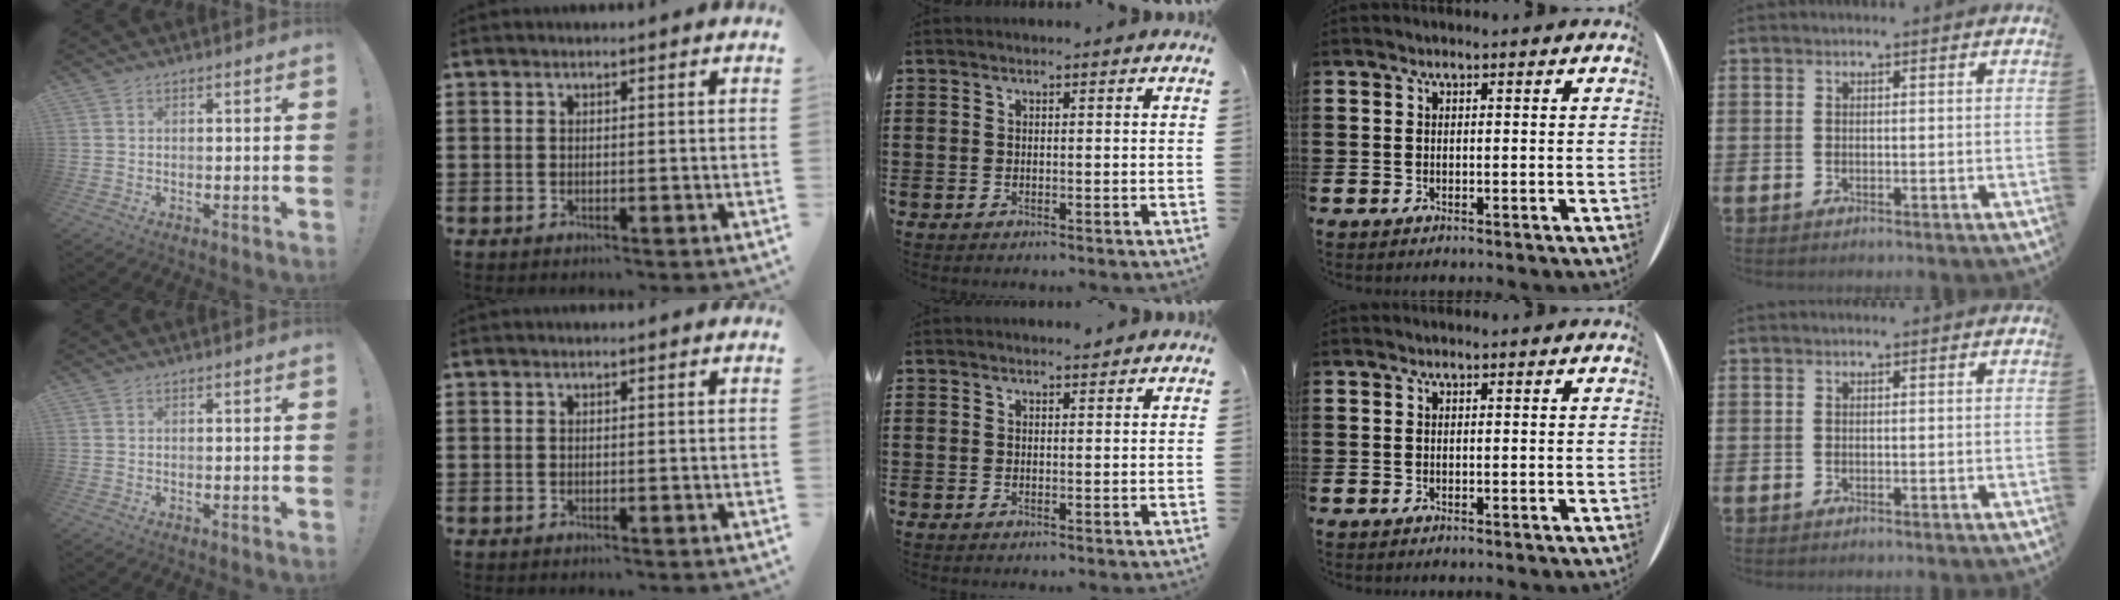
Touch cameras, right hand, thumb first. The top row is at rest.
{"middle": {"total": 0.6, "force": [0.4, 0.3, 0.0], "torque": [0.006, -0.004, 0.007]}}